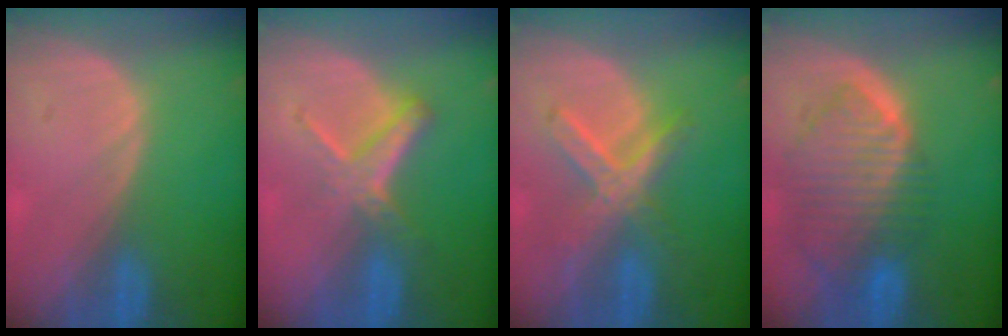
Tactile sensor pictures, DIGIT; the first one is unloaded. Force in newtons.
{"total": 5.8, "press": 5.2, "slide": 2.7}
{"total": 7.0, "press": 6.2, "slide": 3.2}
{"total": 9.9, "press": 8.4, "slide": 5.2}